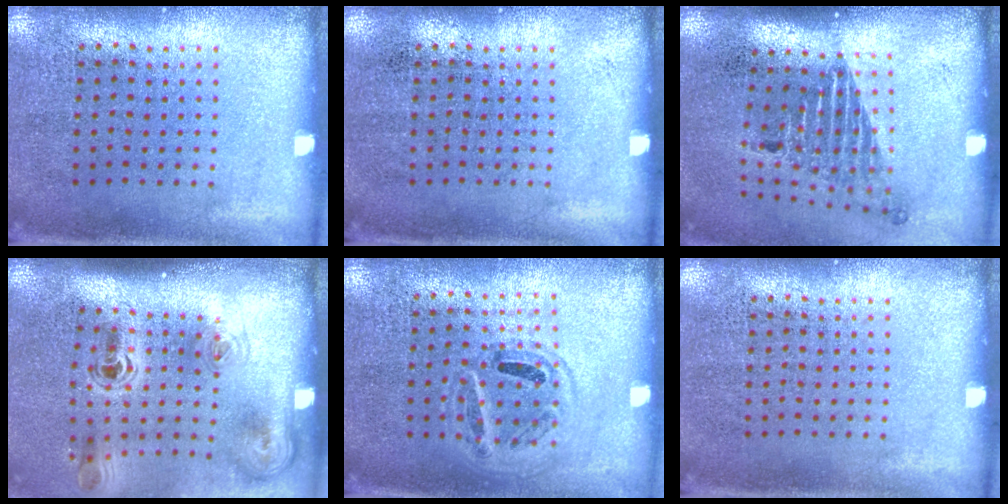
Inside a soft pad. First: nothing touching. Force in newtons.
{"total": 0.0}
{"total": 1.7, "press": 1.1, "slide": 1.2}
{"total": 2.3, "press": 1.5, "slide": 1.8}
{"total": 0.9, "press": 0.9, "slide": 0.3}
{"total": 0.0}